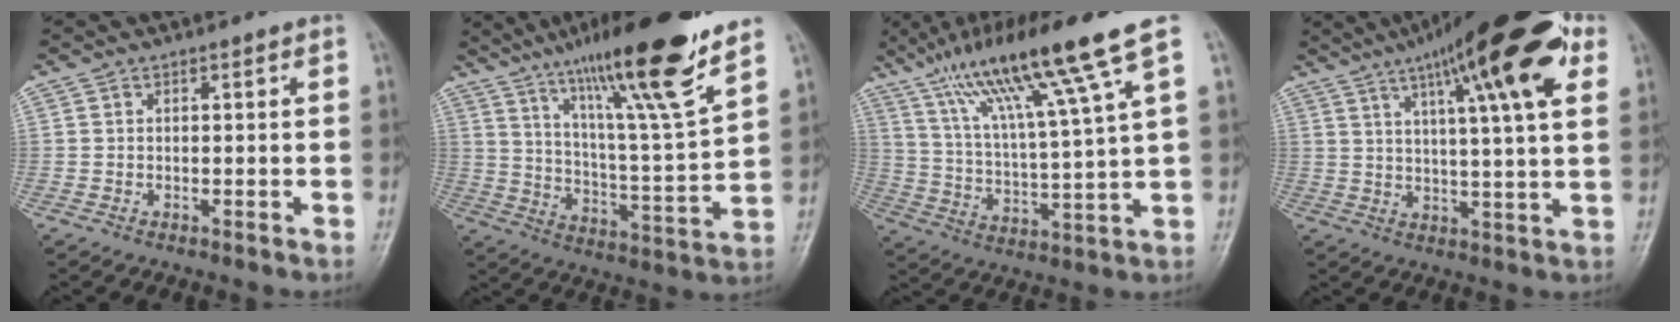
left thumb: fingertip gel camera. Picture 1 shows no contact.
{"total": 21.1, "force": [14.3, 1.5, 15.4], "torque": [-0.234, -0.061, 0.239]}
{"total": 17.5, "force": [10.3, 0.8, 14.1], "torque": [-0.248, -0.027, 0.183]}
{"total": 21.5, "force": [10.5, 4.6, 18.3], "torque": [-0.260, -0.008, 0.153]}